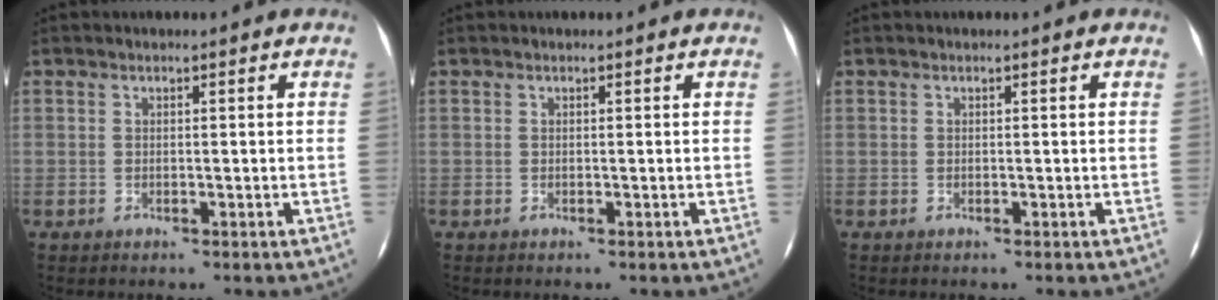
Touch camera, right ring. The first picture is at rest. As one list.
[{"total": 0.0}, {"total": 0.0}]